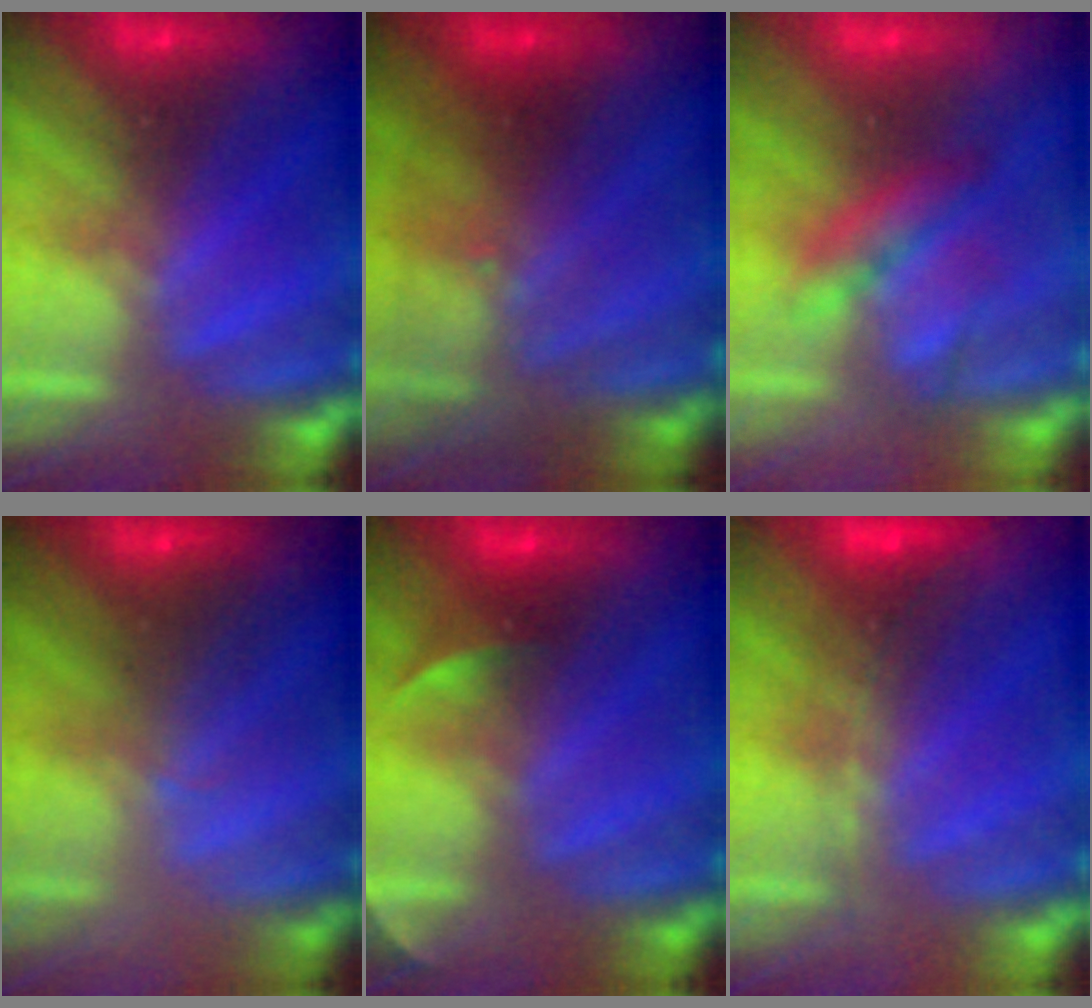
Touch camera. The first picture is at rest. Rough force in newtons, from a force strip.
{"total": 2.7}
{"total": 2.2}
{"total": 2.1}
{"total": 2.3}
{"total": 1.8}